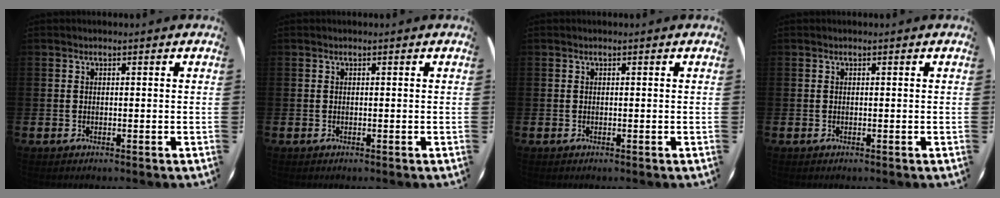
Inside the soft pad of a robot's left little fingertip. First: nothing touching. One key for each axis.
{"total": 0.0}
{"total": 0.0}
{"total": 0.0}